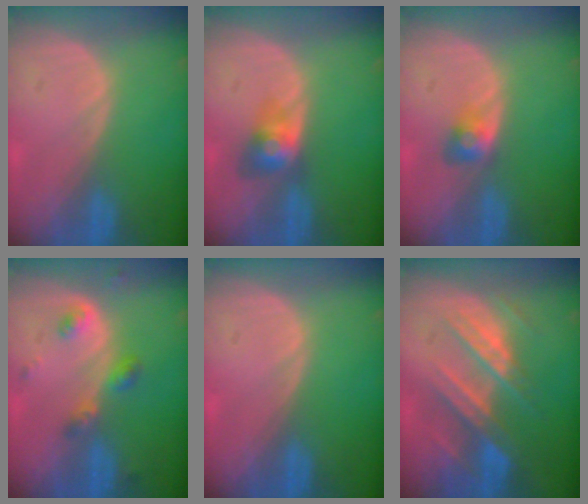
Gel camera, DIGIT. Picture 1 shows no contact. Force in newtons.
{"total": 3.9, "press": 3.9, "slide": 0.3}
{"total": 2.8, "press": 2.5, "slide": 1.2}
{"total": 4.5, "press": 4.0, "slide": 2.0}
{"total": 0.0}
{"total": 9.0, "press": 7.8, "slide": 4.4}